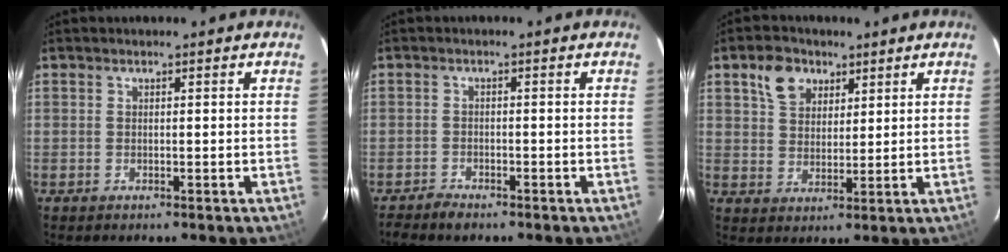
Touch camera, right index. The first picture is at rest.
{"total": 3.4, "force": [-3.1, 0.9, 1.2], "torque": [-0.038, -0.009, -0.056]}
{"total": 6.8, "force": [3.6, 4.8, 3.2], "torque": [-0.057, 0.020, 0.067]}